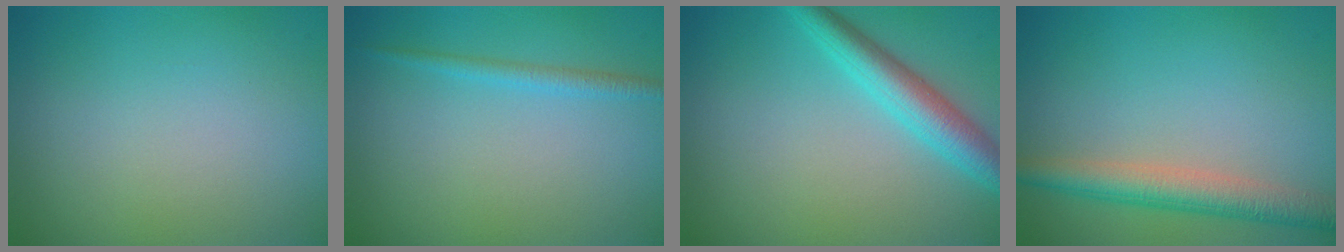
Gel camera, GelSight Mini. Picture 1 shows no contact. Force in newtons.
{"total": 1.4, "press": 1.4, "slide": 0.1}
{"total": 4.2, "press": 4.2, "slide": 0.1}
{"total": 4.1, "press": 4.1, "slide": 0.1}